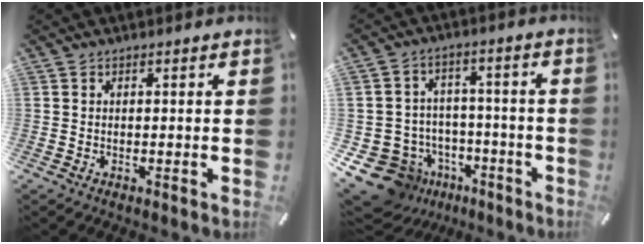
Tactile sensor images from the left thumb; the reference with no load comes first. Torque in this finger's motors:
{"motor_torque": [0.03, 0.48, 0.16, 0.05, 0.10]}